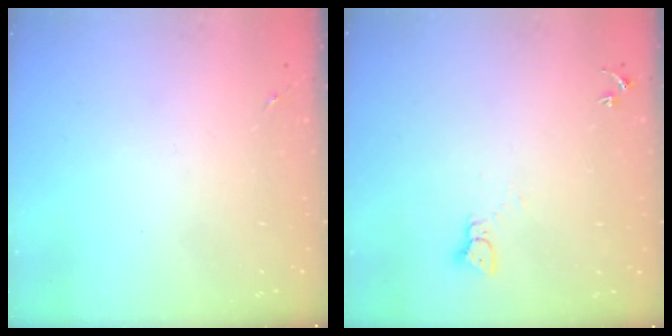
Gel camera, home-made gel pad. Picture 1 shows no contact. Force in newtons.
{"total": 2.3, "press": 2.3, "slide": 0.2}